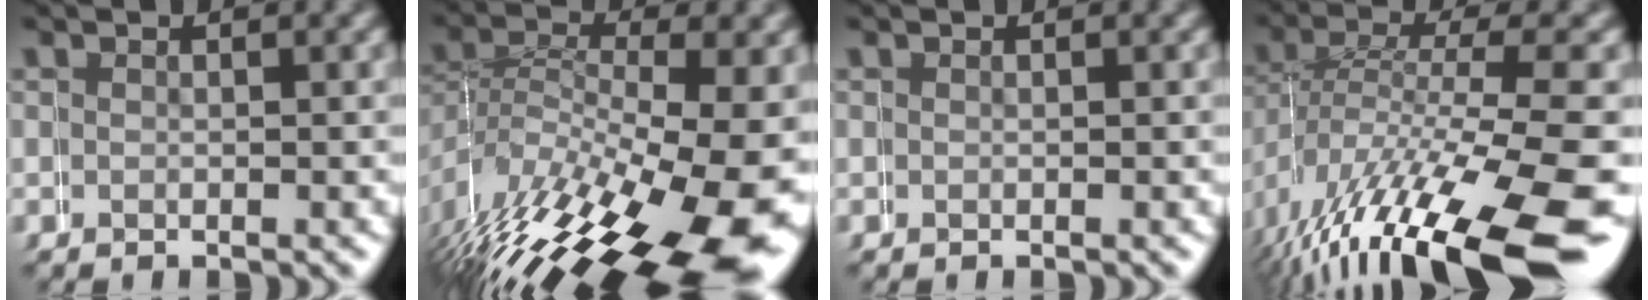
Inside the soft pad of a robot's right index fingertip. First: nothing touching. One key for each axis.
{"total": 10.9, "fx": -3.5, "fy": 5.5, "fz": 8.7, "tx": -0.138, "ty": -0.022, "tz": -0.035}
{"total": 0.0}
{"total": 9.4, "fx": -4.6, "fy": 4.0, "fz": 7.2, "tx": -0.132, "ty": -0.024, "tz": -0.052}